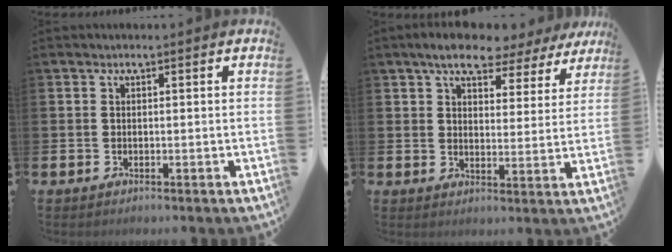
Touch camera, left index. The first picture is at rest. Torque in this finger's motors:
{"motor_torque": [1.25, -0.89, 1.05, 0.21]}